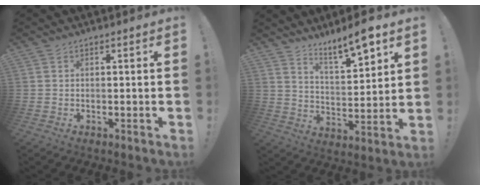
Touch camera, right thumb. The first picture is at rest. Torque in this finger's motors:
{"motor_torque": [-0.03, 0.06, 0.18, 0.30, 0.22]}